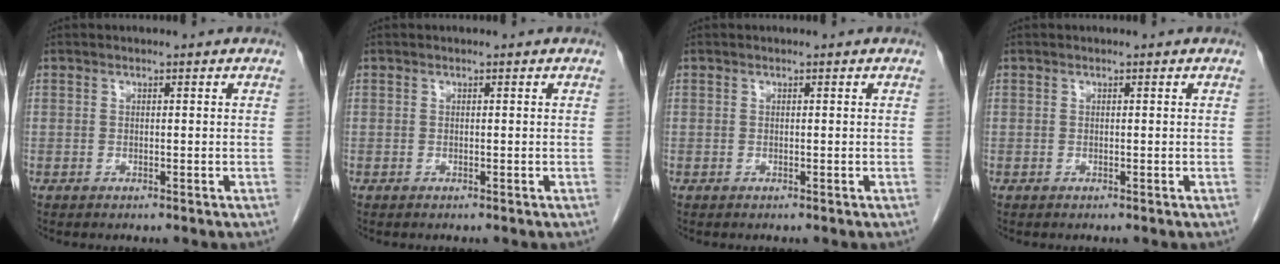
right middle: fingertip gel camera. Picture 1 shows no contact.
{"total": 0.0}
{"total": 0.0}
{"total": 0.0}